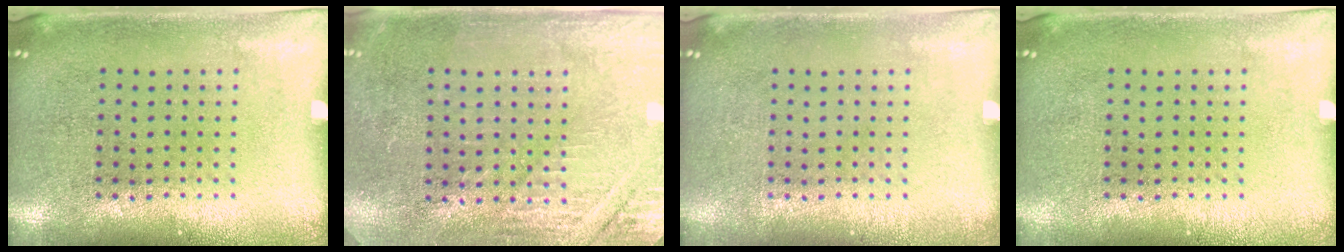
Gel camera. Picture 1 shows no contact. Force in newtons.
{"total": 2.8, "press": 2.8, "slide": 0.5}
{"total": 0.0}
{"total": 0.0}